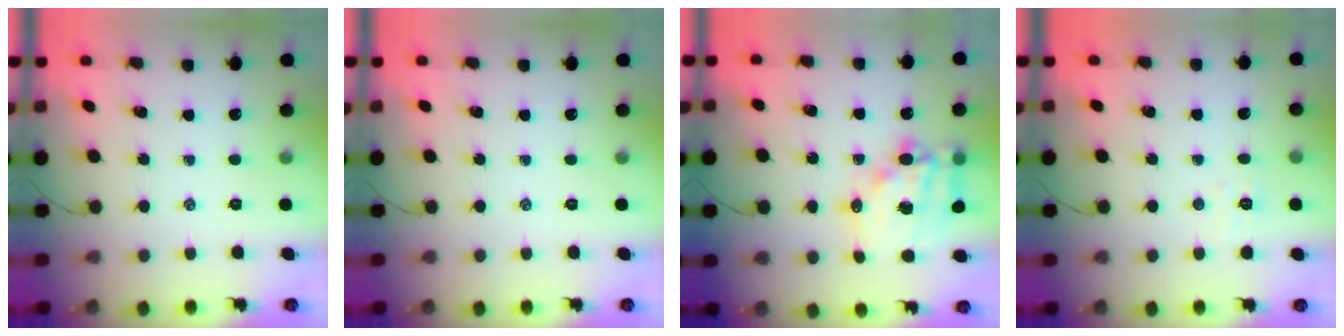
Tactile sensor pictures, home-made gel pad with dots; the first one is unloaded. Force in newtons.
{"total": 0.0}
{"total": 16.2, "press": 15.8, "slide": 3.5}
{"total": 3.8, "press": 3.6, "slide": 1.0}